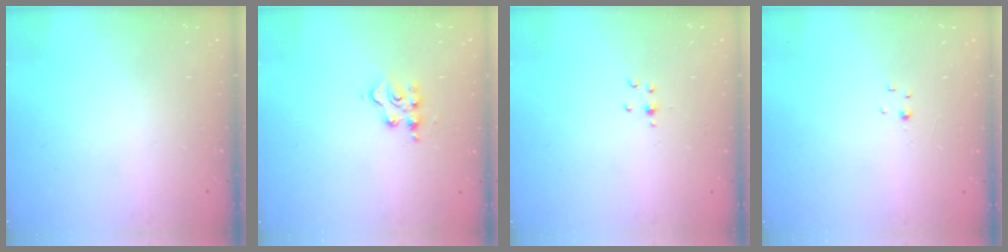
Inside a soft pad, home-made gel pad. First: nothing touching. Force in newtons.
{"total": 5.1, "press": 5.1, "slide": 0.4}
{"total": 3.0, "press": 2.8, "slide": 0.9}
{"total": 1.1, "press": 1.1, "slide": 0.2}